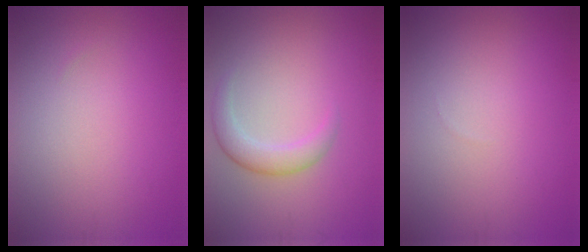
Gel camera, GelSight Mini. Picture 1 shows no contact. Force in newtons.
{"total": 2.4, "press": 2.4, "slide": 0.1}
{"total": 0.0}